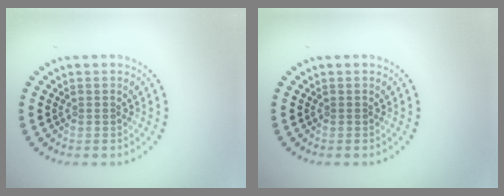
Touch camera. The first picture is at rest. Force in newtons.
{"total": 0.0}